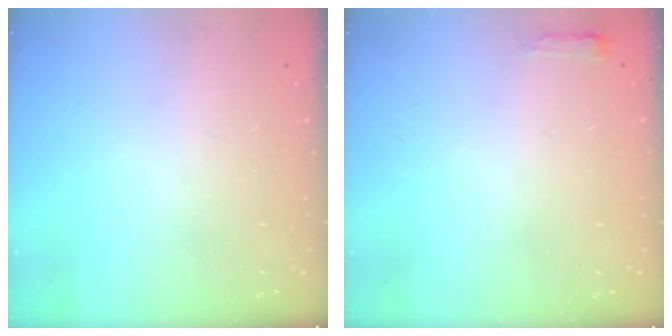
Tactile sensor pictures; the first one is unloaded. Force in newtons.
{"total": 2.7, "press": 2.6, "slide": 0.5}